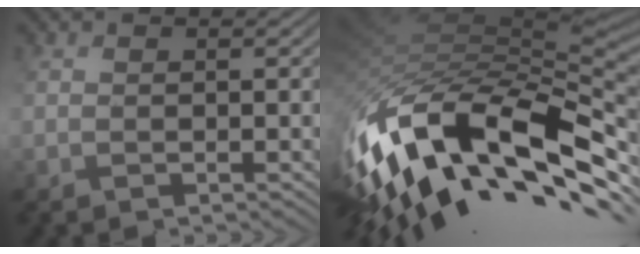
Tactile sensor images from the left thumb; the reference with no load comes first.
{"total": 17.1, "force": [-7.8, 6.9, 13.6], "torque": [-0.287, -0.014, -0.120]}